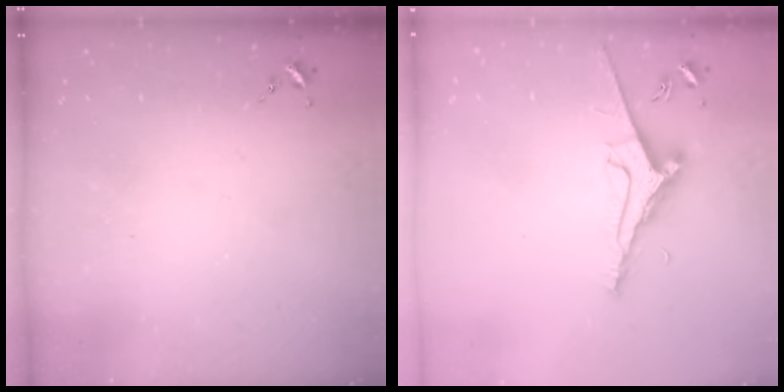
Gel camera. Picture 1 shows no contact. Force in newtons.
{"total": 9.1, "press": 9.0, "slide": 1.4}